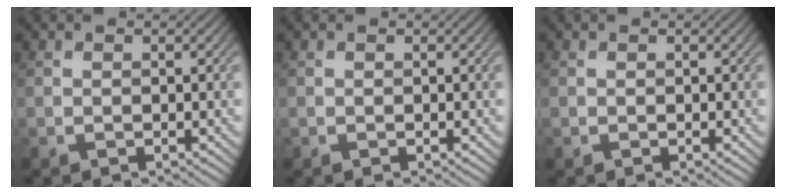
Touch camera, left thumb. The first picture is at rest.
{"total": 0.0}
{"total": 0.0}